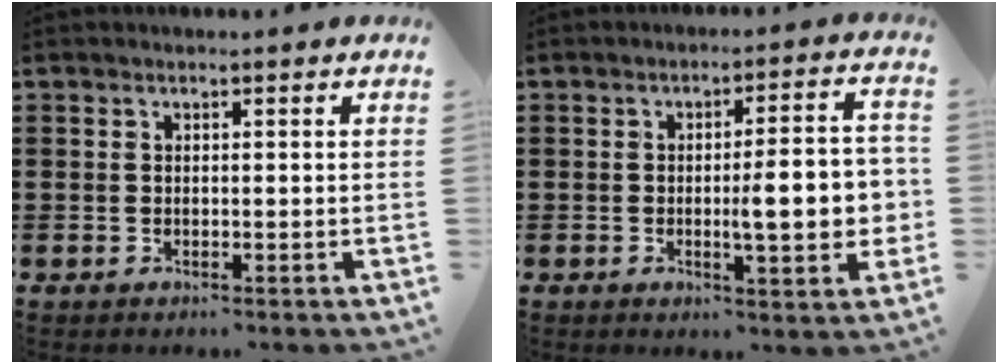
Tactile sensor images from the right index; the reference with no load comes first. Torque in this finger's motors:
{"motor_torque": [1.99, 0.15, 1.01, 0.15]}